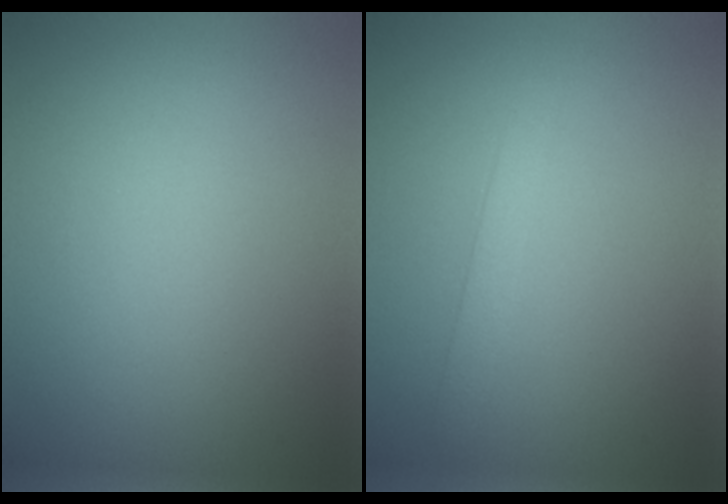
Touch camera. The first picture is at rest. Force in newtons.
{"total": 1.7, "press": 1.7, "slide": 0.0}